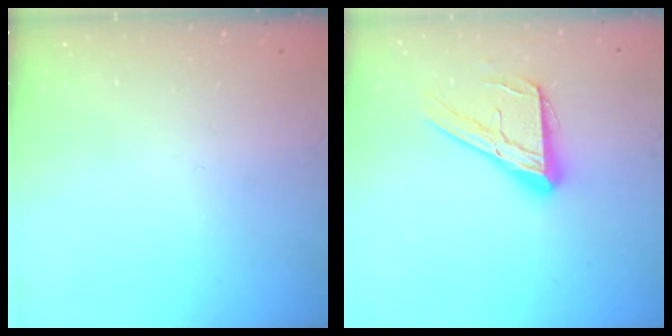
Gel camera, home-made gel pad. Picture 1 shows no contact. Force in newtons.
{"total": 15.7, "press": 15.7, "slide": 1.5}